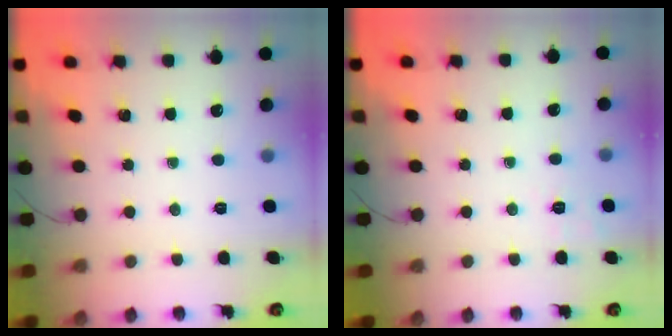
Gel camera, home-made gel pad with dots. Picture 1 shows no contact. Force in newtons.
{"total": 2.1, "press": 1.2, "slide": 1.8}